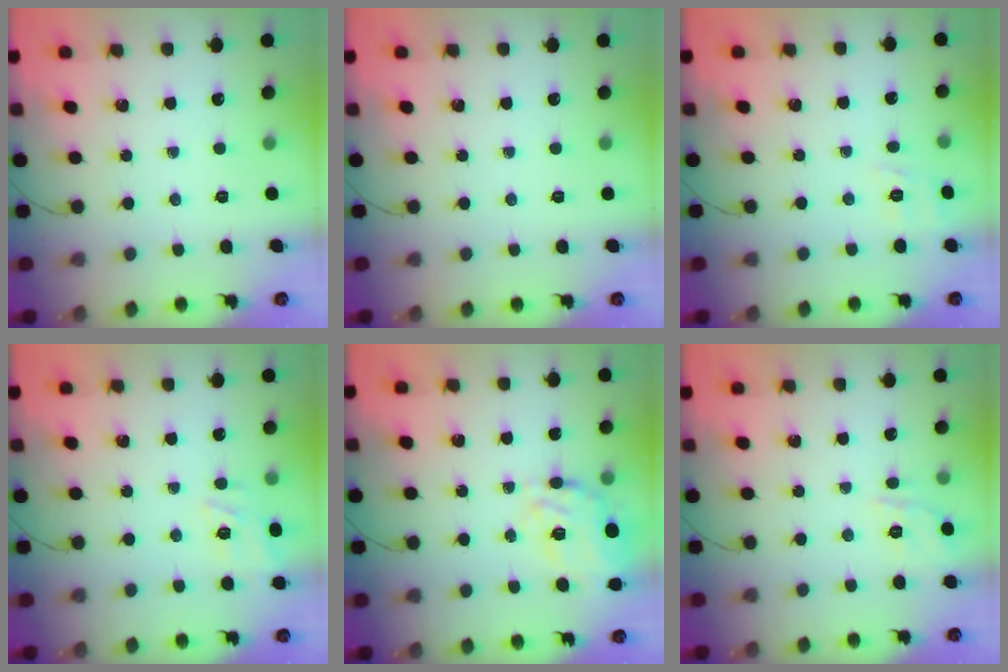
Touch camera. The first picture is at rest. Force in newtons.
{"total": 0.0}
{"total": 2.2, "press": 0.8, "slide": 2.0}
{"total": 5.5, "press": 5.4, "slide": 1.3}
{"total": 12.2, "press": 11.7, "slide": 3.5}
{"total": 9.7, "press": 9.6, "slide": 1.6}